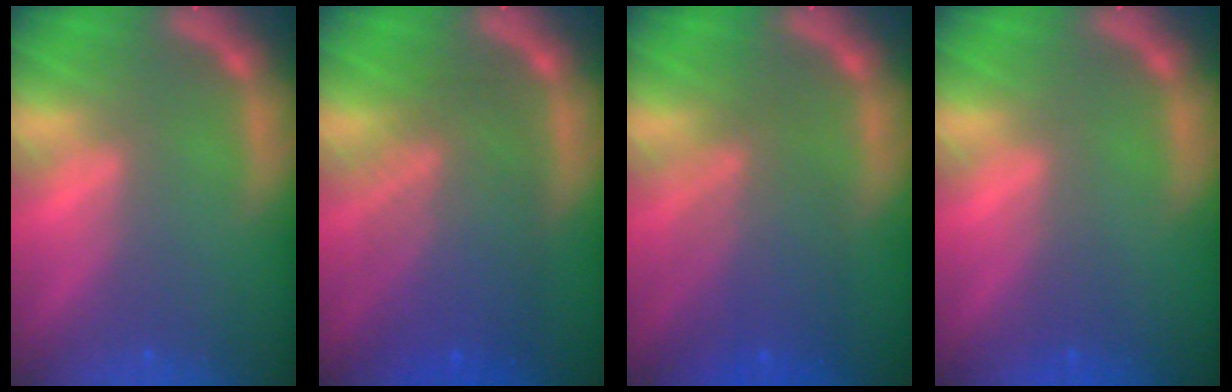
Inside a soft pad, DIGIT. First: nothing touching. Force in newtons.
{"total": 8.1}
{"total": 6.0}
{"total": 1.0}